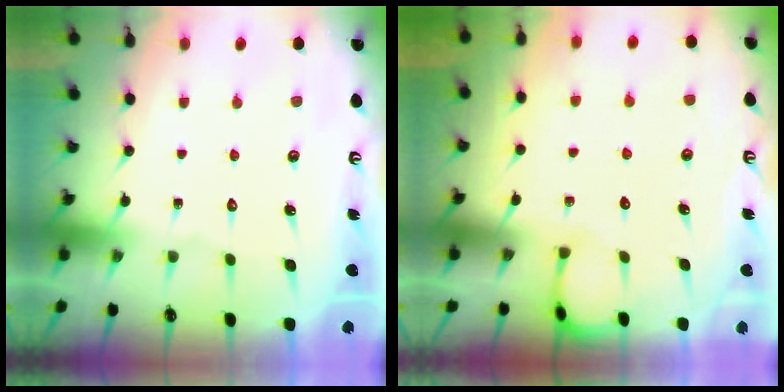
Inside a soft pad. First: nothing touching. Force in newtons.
{"total": 2.0, "press": 2.0, "slide": 0.3}